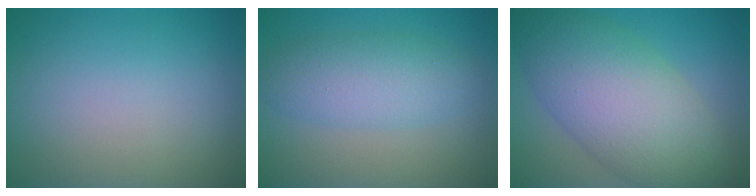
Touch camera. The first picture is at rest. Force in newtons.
{"total": 4.6, "press": 4.6, "slide": 0.2}
{"total": 10.0, "press": 10.0, "slide": 0.4}